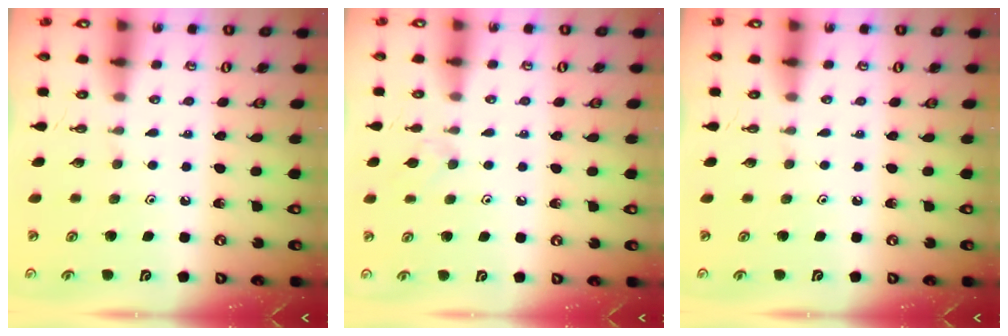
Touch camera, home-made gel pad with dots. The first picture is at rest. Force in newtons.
{"total": 3.7, "press": 3.6, "slide": 0.6}
{"total": 0.0}